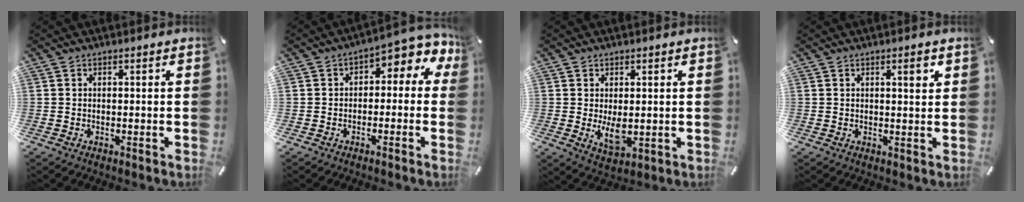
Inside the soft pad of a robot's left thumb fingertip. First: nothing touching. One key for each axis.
{"total": 4.5, "fx": -0.3, "fy": 3.3, "fz": 3.0, "tx": -0.043, "ty": -0.002, "tz": -0.013}
{"total": 6.1, "fx": 0.1, "fy": 3.4, "fz": 5.0, "tx": -0.100, "ty": -0.010, "tz": -0.003}
{"total": 3.0, "fx": 1.5, "fy": 0.8, "fz": 2.5, "tx": -0.029, "ty": -0.006, "tz": 0.018}